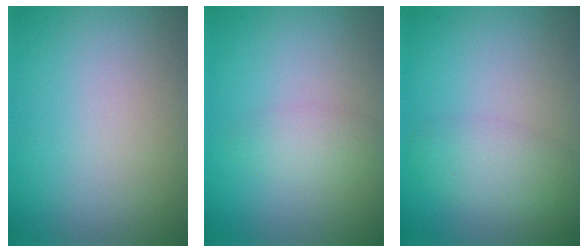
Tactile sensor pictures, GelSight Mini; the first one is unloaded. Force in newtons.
{"total": 1.9, "press": 1.9, "slide": 0.1}
{"total": 2.8, "press": 2.8, "slide": 0.1}